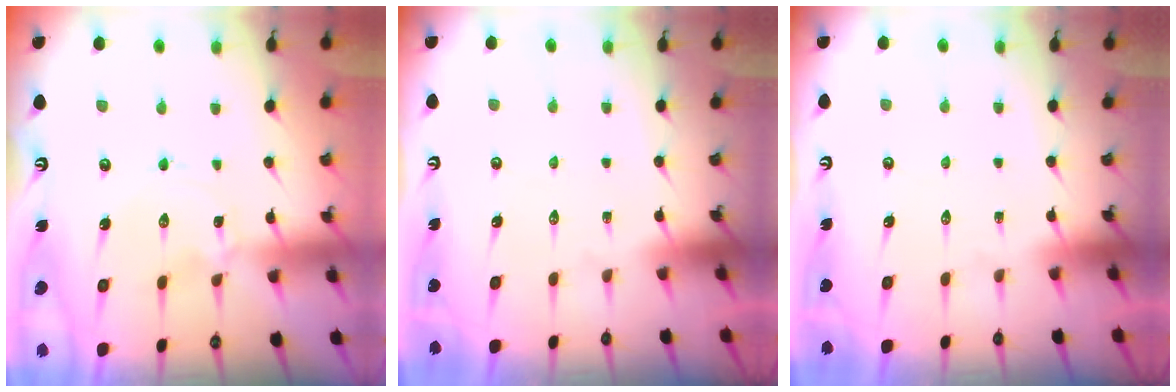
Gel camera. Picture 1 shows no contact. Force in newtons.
{"total": 0.0}
{"total": 0.0}